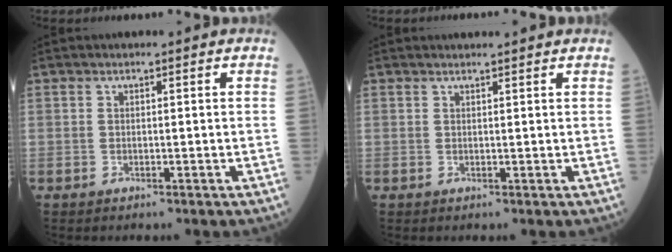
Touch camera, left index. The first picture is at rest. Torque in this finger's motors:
{"motor_torque": [0.49, -0.89, -0.26, 0.00]}